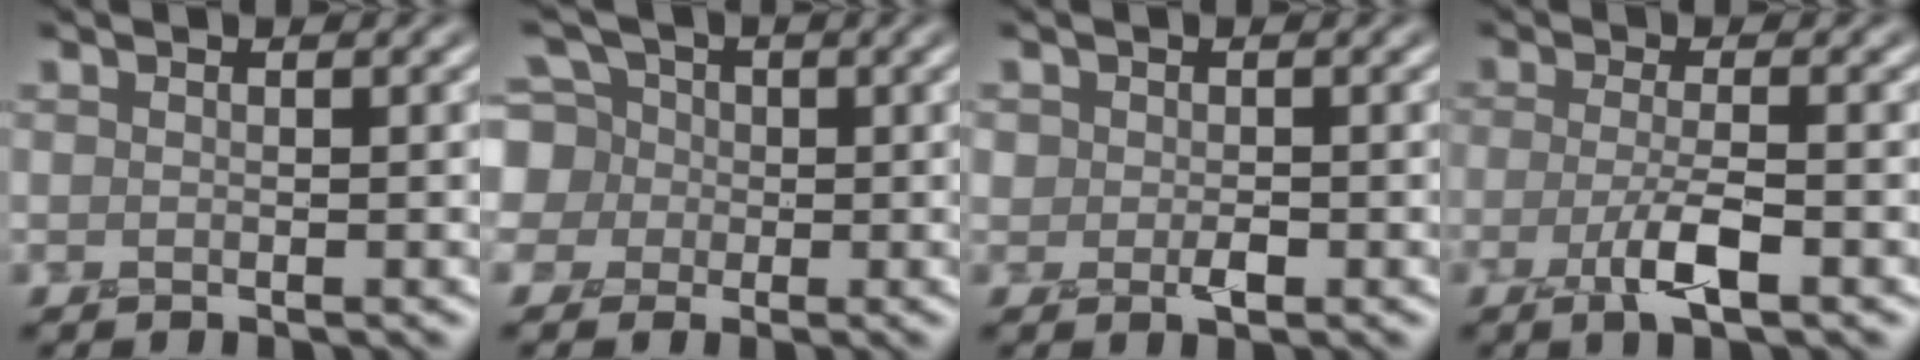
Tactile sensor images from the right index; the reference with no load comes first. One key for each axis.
{"total": 7.3, "fx": 1.3, "fy": 6.8, "fz": 2.1, "tx": -0.053, "ty": 0.043, "tz": -0.008}
{"total": 1.5, "fx": -0.4, "fy": 1.2, "fz": 0.8, "tx": -0.017, "ty": 0.000, "tz": -0.006}
{"total": 2.9, "fx": -1.4, "fy": 0.7, "fz": 2.5, "tx": -0.055, "ty": 0.002, "tz": -0.030}